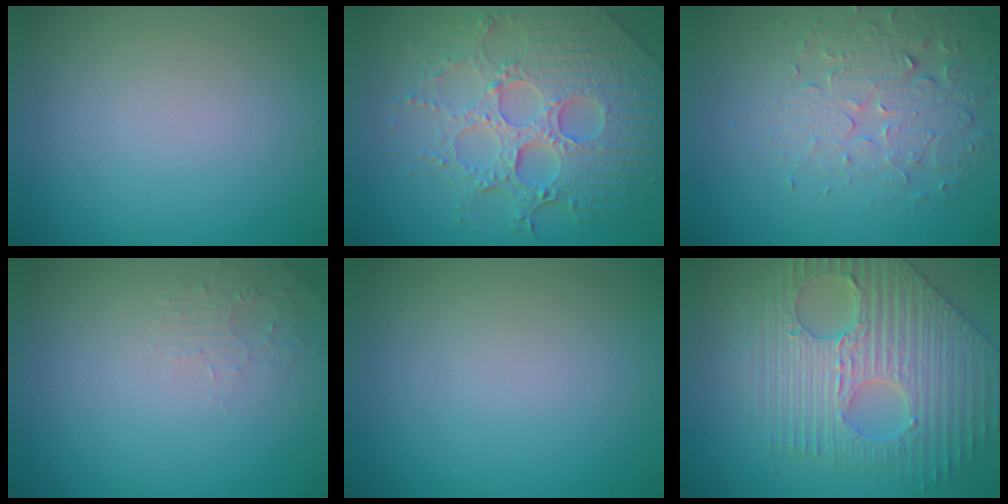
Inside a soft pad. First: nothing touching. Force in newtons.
{"total": 8.2, "press": 5.9, "slide": 5.7}
{"total": 3.9, "press": 3.6, "slide": 1.4}
{"total": 1.3, "press": 1.2, "slide": 0.3}
{"total": 0.0}
{"total": 6.4, "press": 5.5, "slide": 3.3}